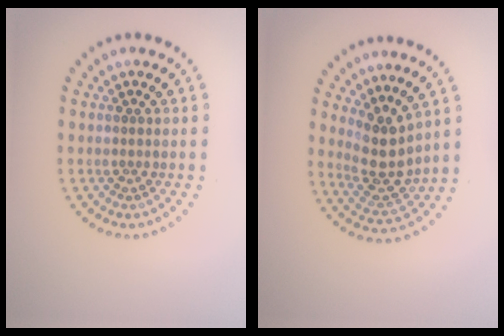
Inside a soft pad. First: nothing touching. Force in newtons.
{"total": 3.8, "press": 3.2, "slide": 2.1}